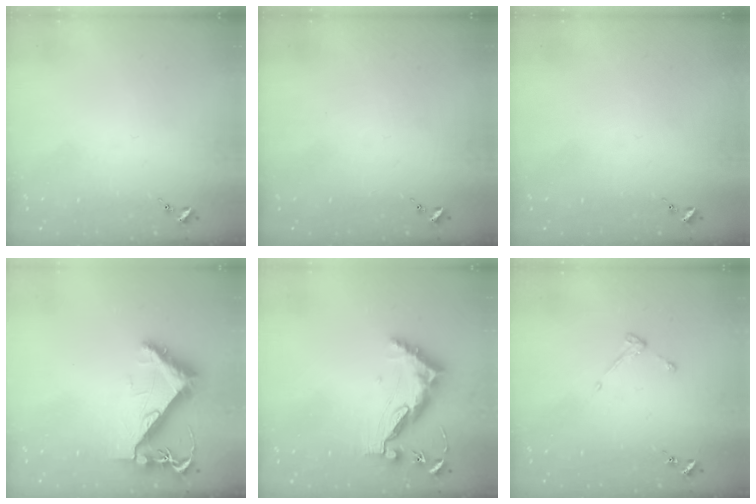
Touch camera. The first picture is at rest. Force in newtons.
{"total": 0.0}
{"total": 0.0}
{"total": 8.3, "press": 8.2, "slide": 1.0}
{"total": 10.3, "press": 10.2, "slide": 1.0}
{"total": 3.0, "press": 3.0, "slide": 0.4}